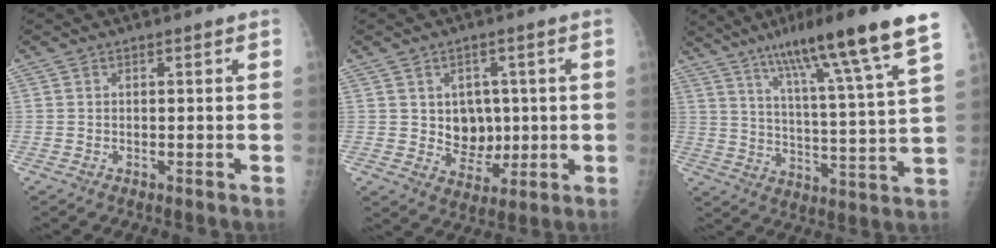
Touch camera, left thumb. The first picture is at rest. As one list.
[{"total": 7.2, "force": [0.8, 6.0, 3.8], "torque": [-0.018, -0.007, 0.023]}, {"total": 20.2, "force": [12.9, 1.7, 15.4], "torque": [-0.223, -0.041, 0.197]}]